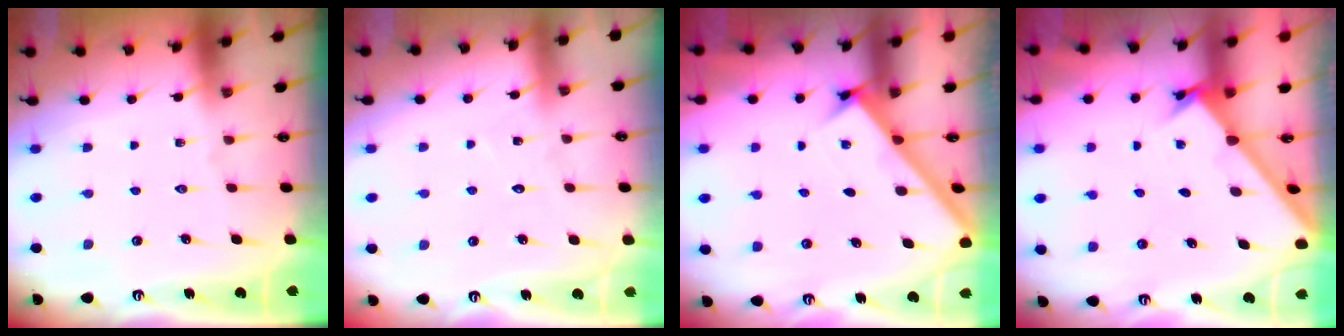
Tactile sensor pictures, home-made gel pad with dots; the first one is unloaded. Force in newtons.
{"total": 4.7, "press": 4.7, "slide": 0.5}
{"total": 2.7, "press": 2.7, "slide": 0.4}
{"total": 1.6, "press": 1.6, "slide": 0.2}